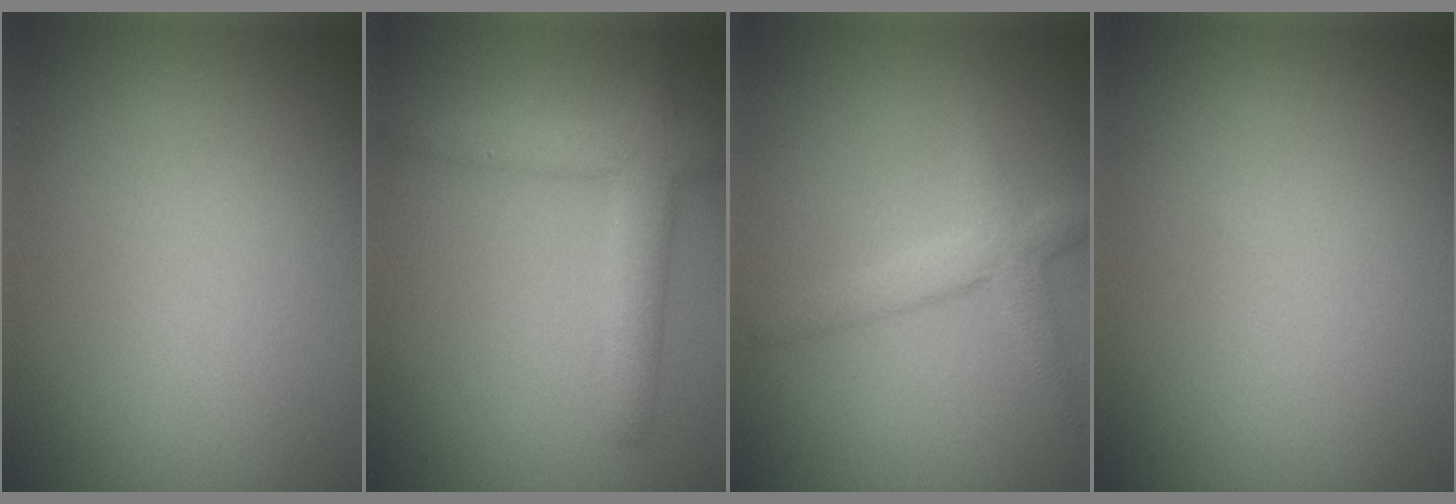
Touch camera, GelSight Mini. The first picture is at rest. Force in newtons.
{"total": 4.0, "press": 4.0, "slide": 0.3}
{"total": 3.1, "press": 3.1, "slide": 0.3}
{"total": 0.0}